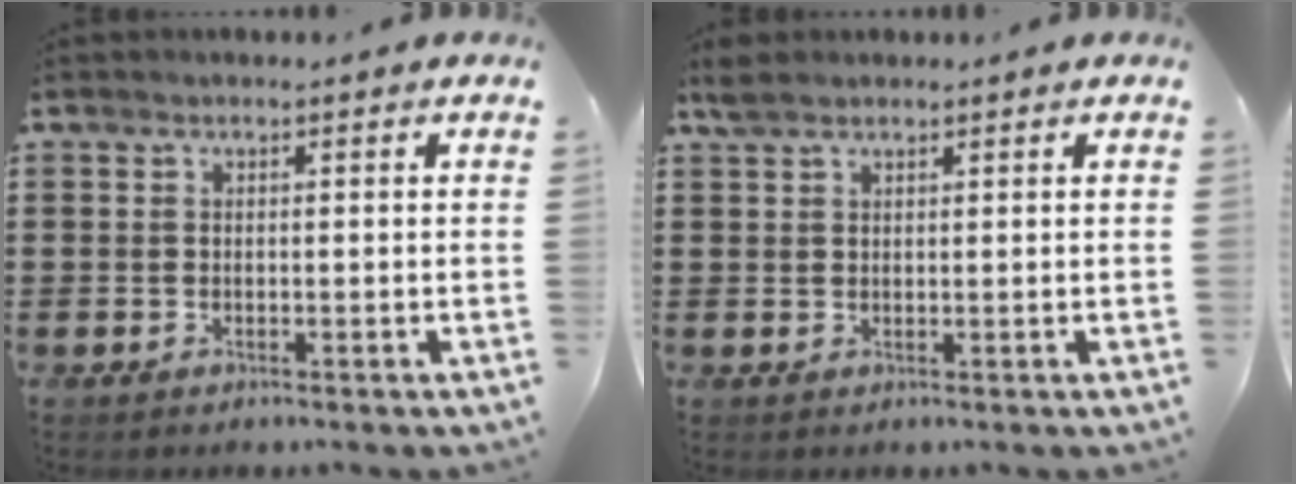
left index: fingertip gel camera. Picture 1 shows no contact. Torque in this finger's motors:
{"motor_torque": [0.50, -0.49, 0.02, 0.02]}